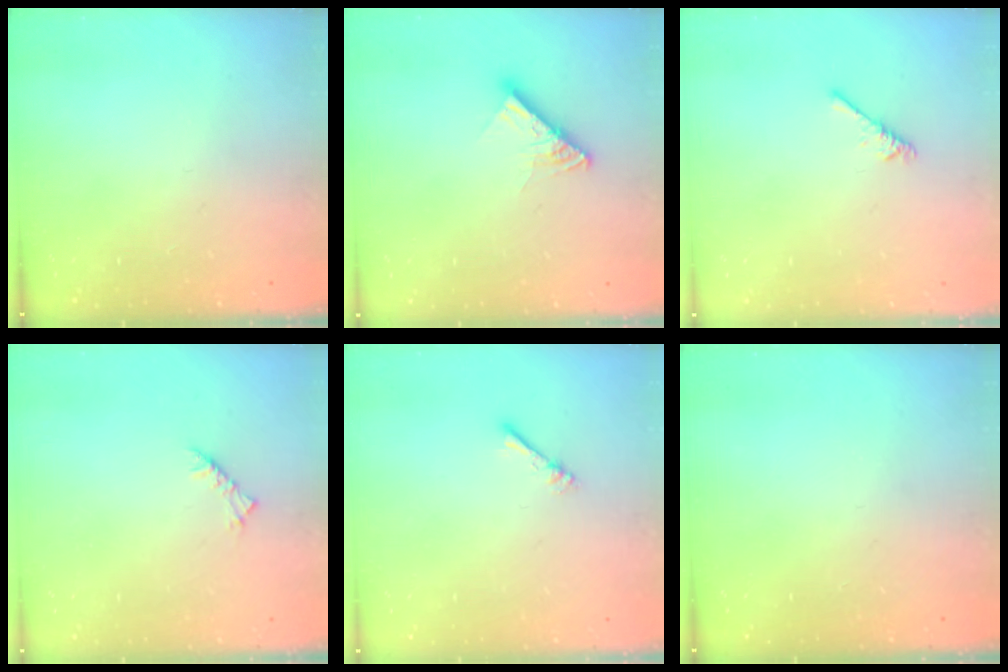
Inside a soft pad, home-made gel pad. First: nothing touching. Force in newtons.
{"total": 9.5, "press": 9.4, "slide": 1.0}
{"total": 2.6, "press": 2.5, "slide": 0.5}
{"total": 2.5, "press": 2.4, "slide": 0.7}
{"total": 1.7, "press": 1.7, "slide": 0.2}
{"total": 0.0}